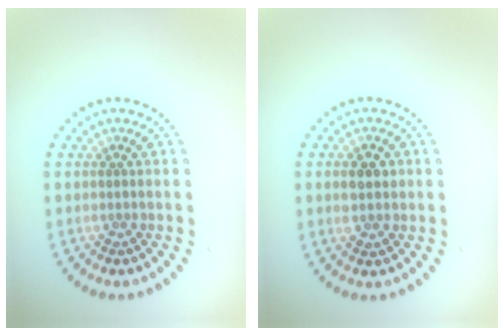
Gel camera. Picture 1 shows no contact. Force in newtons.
{"total": 2.2, "press": 2.2, "slide": 0.2}